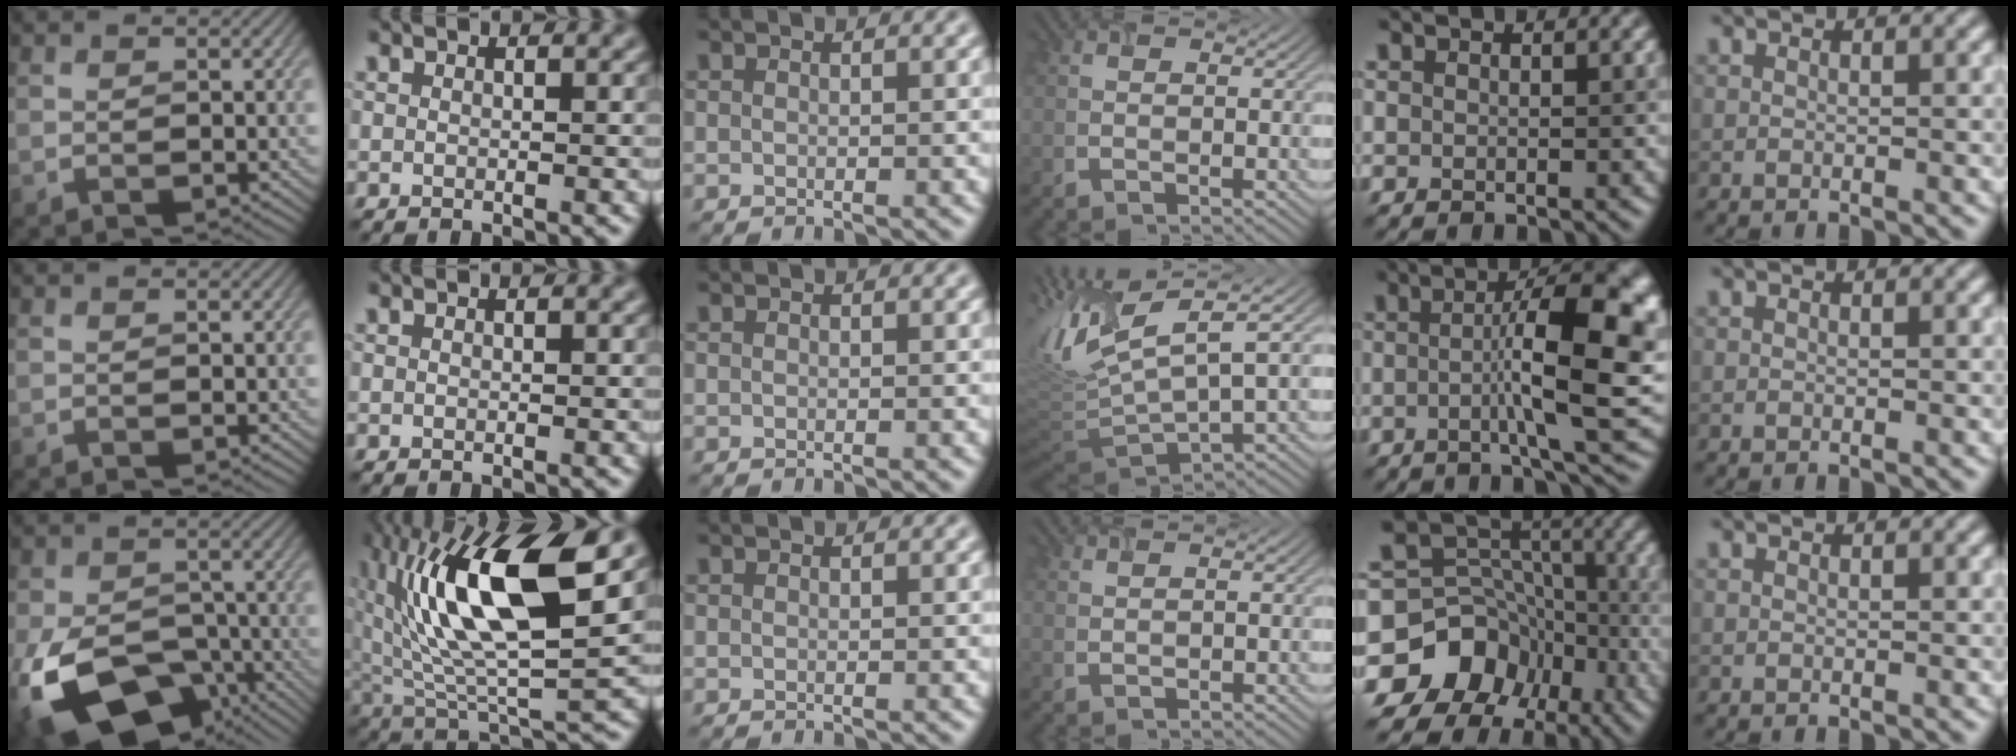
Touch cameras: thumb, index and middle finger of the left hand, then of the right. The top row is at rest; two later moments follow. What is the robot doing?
{"motion": "open", "object": "airpods case & airpods"}